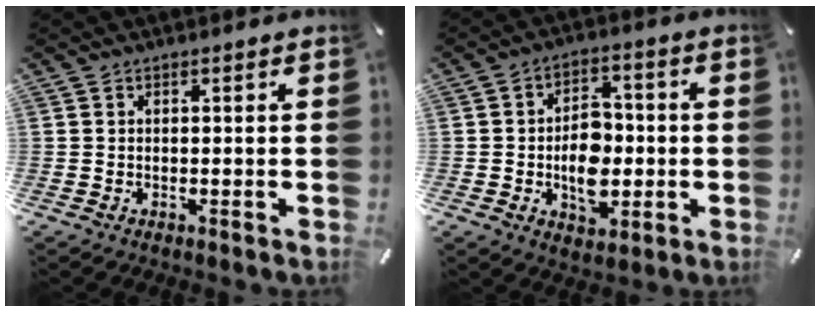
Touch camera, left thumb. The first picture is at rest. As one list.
[{"total": 10.4, "force": [-1.6, 7.4, 7.2], "torque": [-0.111, 0.004, -0.029]}]